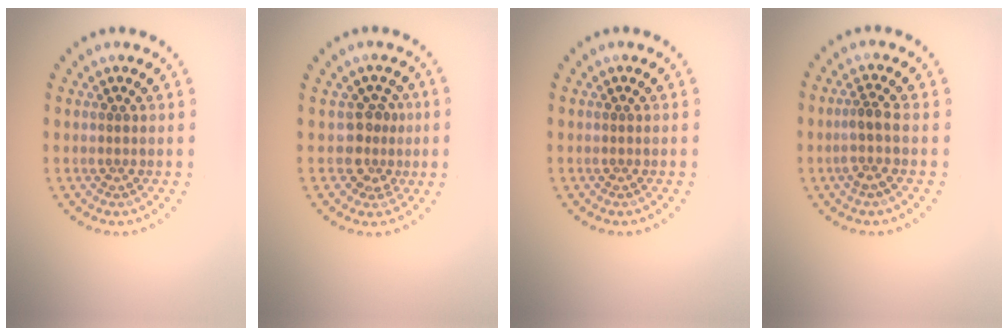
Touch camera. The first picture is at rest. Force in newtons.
{"total": 2.7, "press": 2.0, "slide": 1.7}
{"total": 0.0}
{"total": 2.0, "press": 1.5, "slide": 1.2}